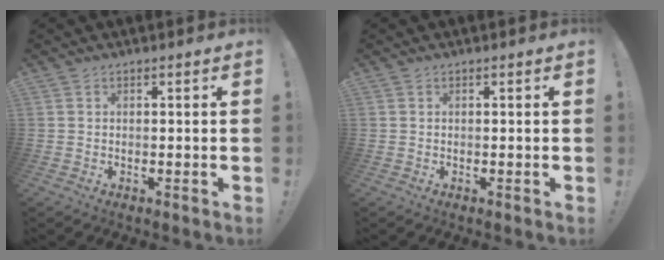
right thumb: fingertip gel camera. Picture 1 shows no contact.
{"total": 0.0}